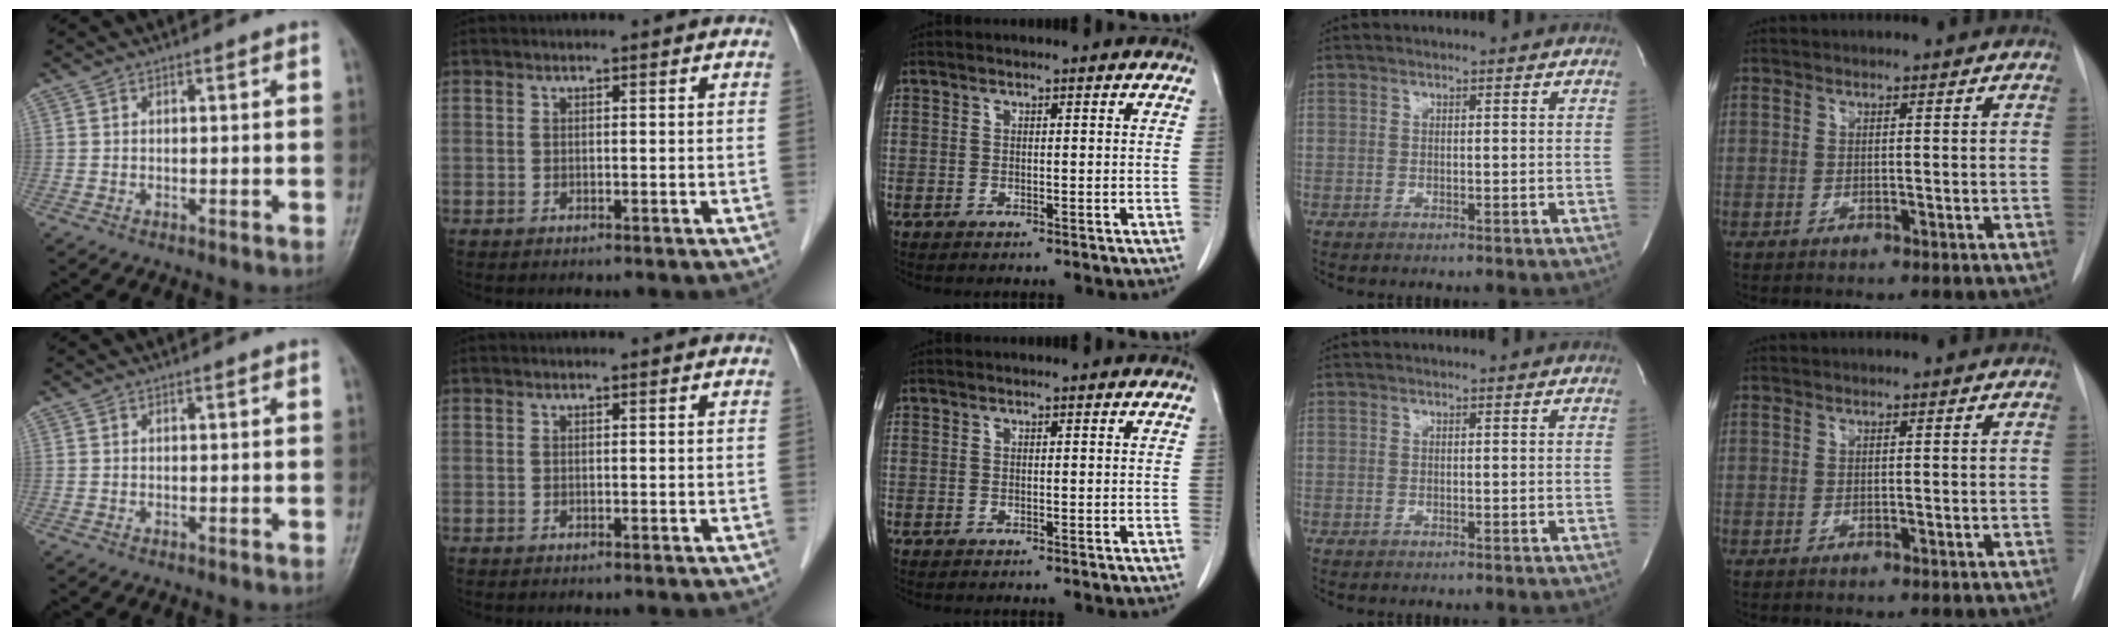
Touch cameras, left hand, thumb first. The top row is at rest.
{}